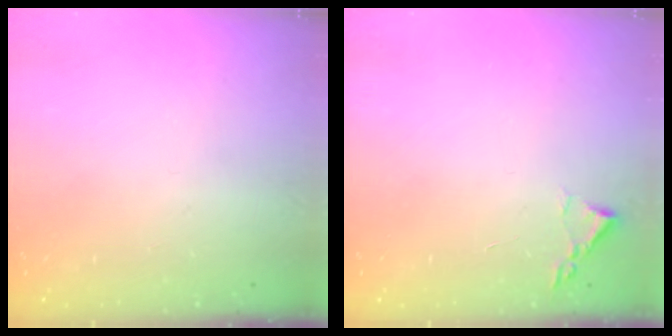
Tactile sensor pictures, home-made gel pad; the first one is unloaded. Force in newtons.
{"total": 1.8, "press": 1.8, "slide": 0.3}